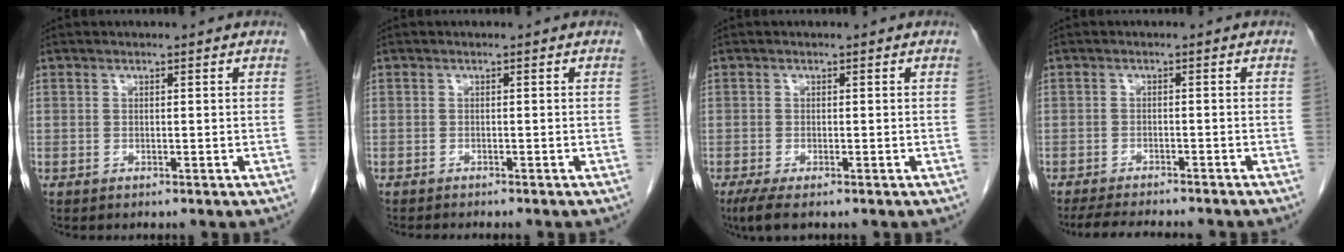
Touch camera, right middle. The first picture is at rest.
{"total": 3.1, "force": [-2.8, 0.3, 1.4], "torque": [-0.023, -0.007, -0.033]}
{"total": 2.9, "force": [-1.9, 0.6, 2.1], "torque": [-0.042, -0.010, -0.034]}
{"total": 9.8, "force": [-8.7, 1.3, 4.2], "torque": [-0.060, -0.015, -0.121]}